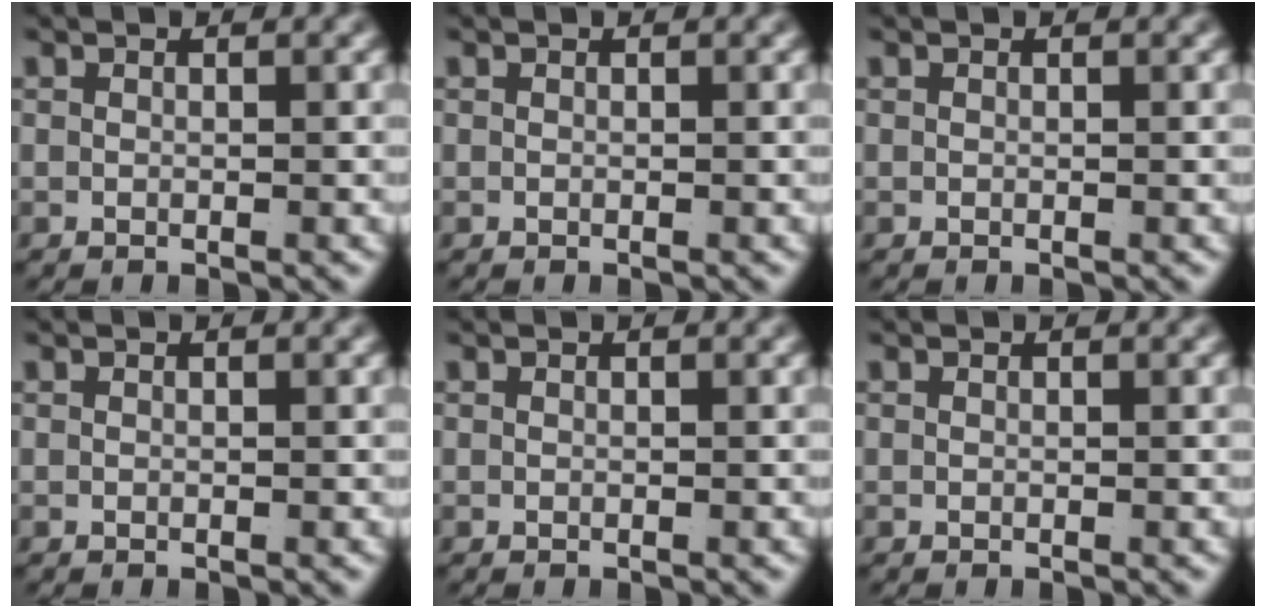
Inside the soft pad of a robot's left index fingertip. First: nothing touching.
{"total": 0.0}
{"total": 0.0}
{"total": 0.0}
{"total": 0.0}
{"total": 0.0}